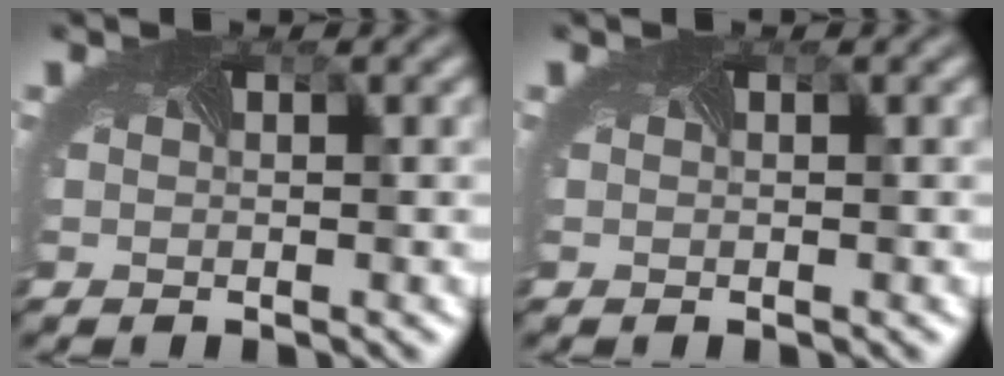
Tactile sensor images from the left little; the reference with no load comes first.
{"total": 0.0}